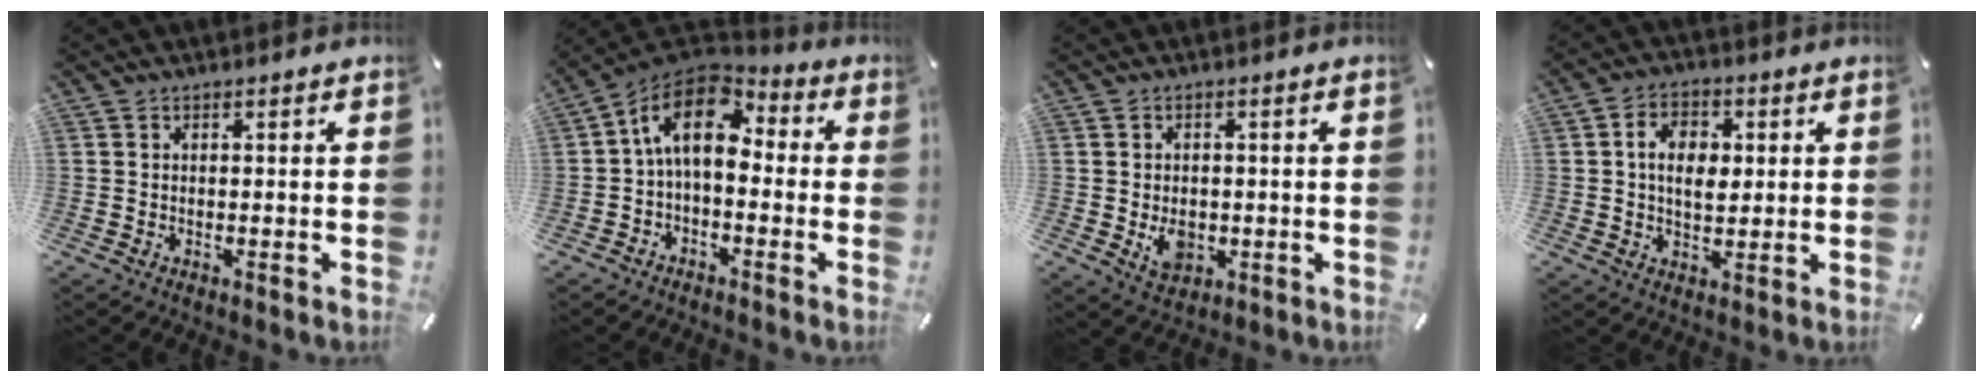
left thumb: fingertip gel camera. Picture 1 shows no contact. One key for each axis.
{"total": 12.3, "fx": 1.3, "fy": 7.7, "fz": 9.5, "tx": -0.183, "ty": 0.002, "tz": 0.018}
{"total": 5.2, "fx": -0.9, "fy": 4.0, "fz": 3.2, "tx": -0.044, "ty": -0.007, "tz": -0.018}
{"total": 7.7, "fx": 1.3, "fy": 5.4, "fz": 5.3, "tx": -0.088, "ty": 0.007, "tz": 0.019}